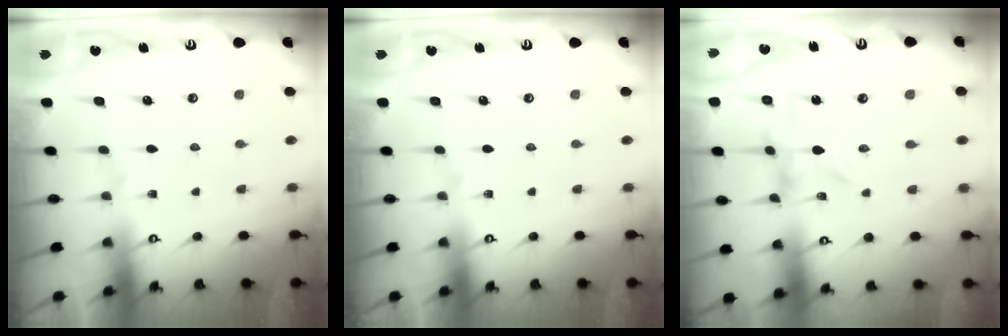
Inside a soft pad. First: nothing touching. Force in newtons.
{"total": 0.0}
{"total": 0.0}